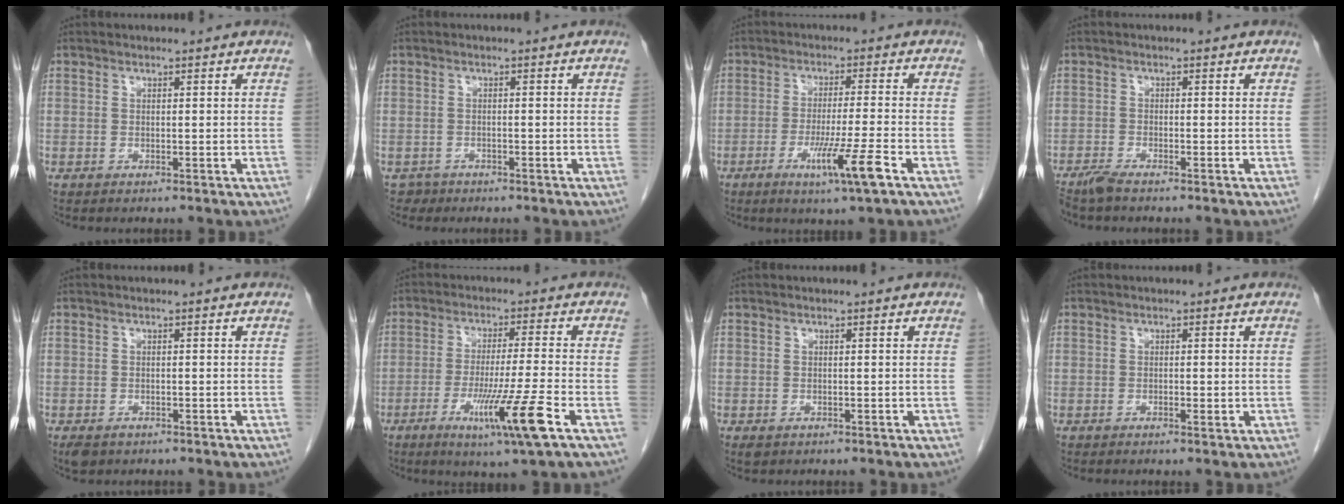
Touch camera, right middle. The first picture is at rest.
{"total": 1.3, "force": [-1.0, 0.8, -0.3], "torque": [0.003, 0.004, -0.015]}
{"total": 7.7, "force": [-3.7, -0.9, 6.7], "torque": [-0.118, -0.020, -0.067]}
{"total": 2.5, "force": [-2.1, 0.1, 1.2], "torque": [-0.031, -0.006, -0.043]}
{"total": 2.6, "force": [-1.7, 1.6, 1.1], "torque": [-0.021, -0.004, -0.021]}
{"total": 10.5, "force": [-4.7, -1.4, 9.2], "torque": [-0.164, -0.031, -0.084]}
{"total": 1.0, "force": [-0.5, 0.7, 0.5], "torque": [-0.011, 0.000, -0.001]}
{"total": 1.0, "force": [-0.3, 0.3, 0.9], "torque": [-0.015, 0.000, -0.004]}